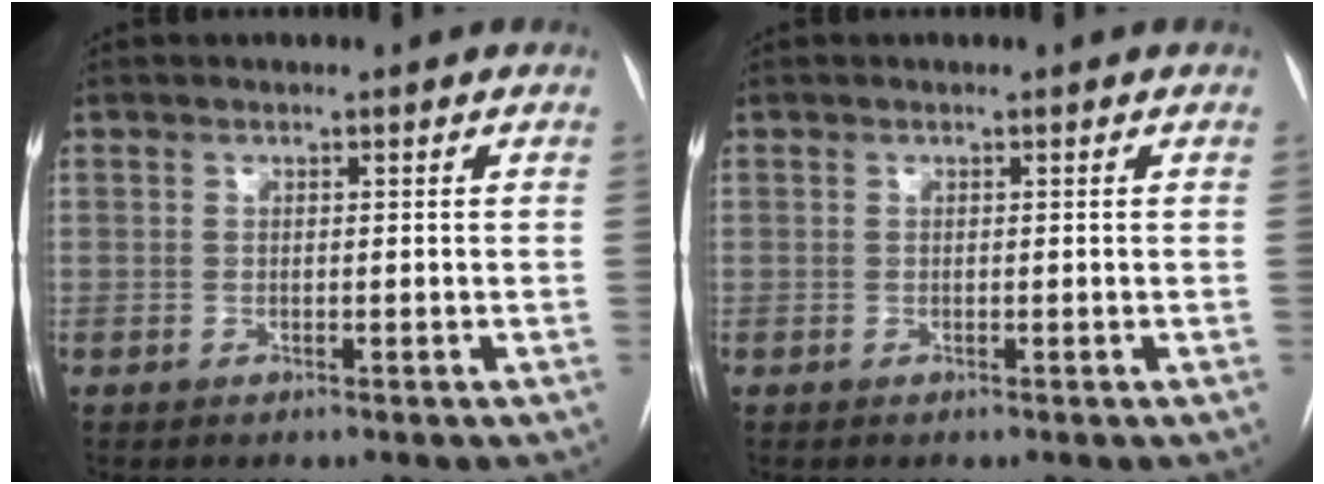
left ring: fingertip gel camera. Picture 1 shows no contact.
{"total": 0.0}